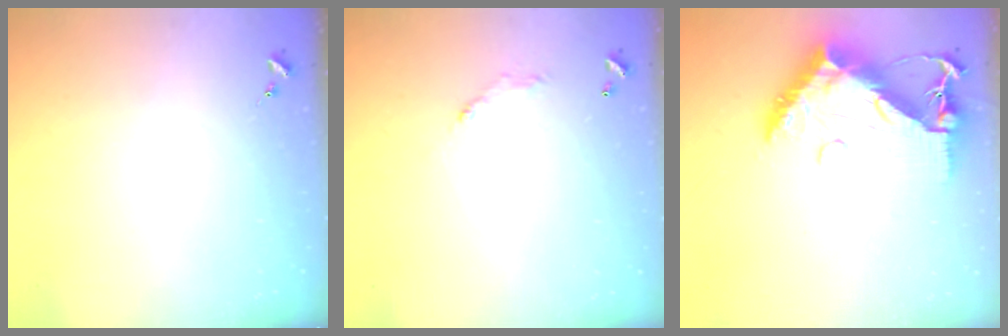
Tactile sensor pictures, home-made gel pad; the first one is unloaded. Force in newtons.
{"total": 5.7, "press": 5.7, "slide": 0.4}
{"total": 19.1, "press": 19.0, "slide": 1.6}